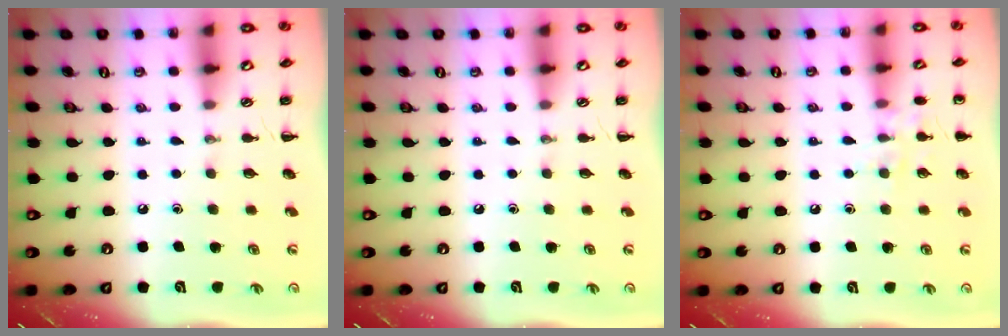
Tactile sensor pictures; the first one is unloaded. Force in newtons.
{"total": 0.0}
{"total": 7.7, "press": 7.5, "slide": 1.6}